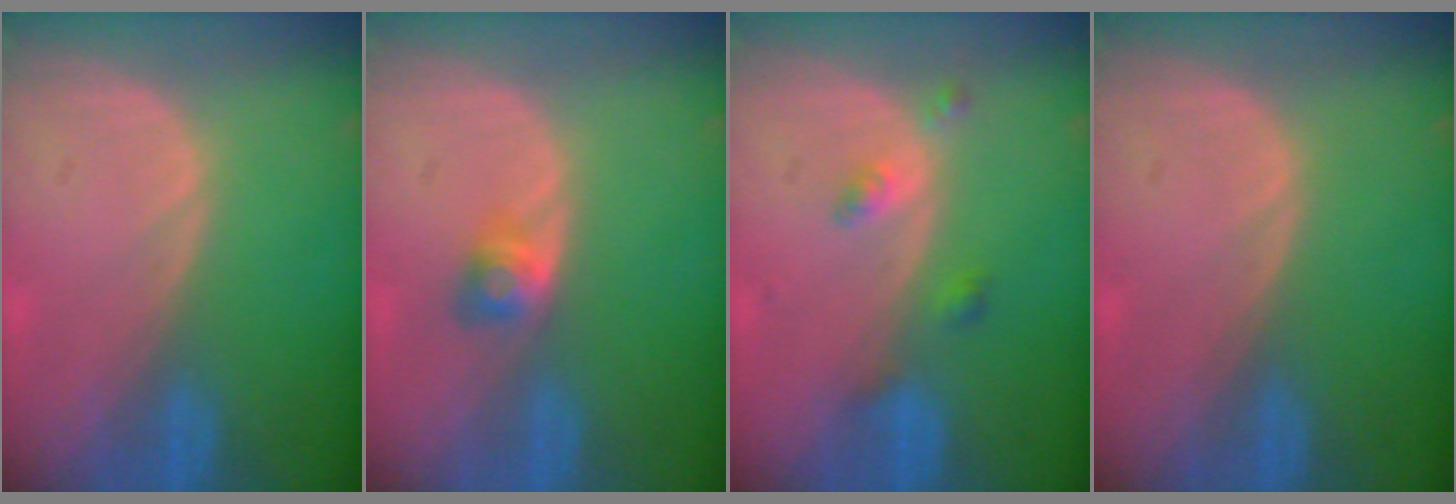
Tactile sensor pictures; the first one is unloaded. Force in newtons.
{"total": 2.7, "press": 2.4, "slide": 1.1}
{"total": 2.9, "press": 2.9, "slide": 0.2}
{"total": 0.0}